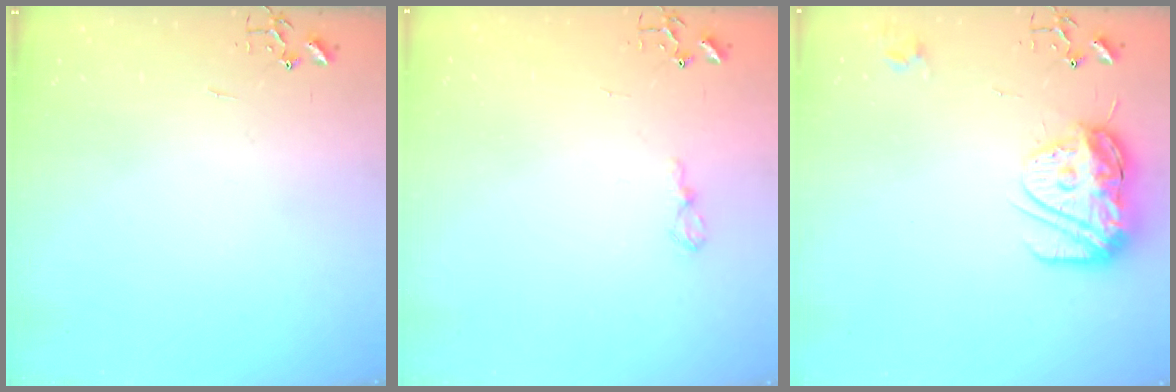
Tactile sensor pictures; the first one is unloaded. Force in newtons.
{"total": 7.3, "press": 7.3, "slide": 0.9}
{"total": 14.9, "press": 14.8, "slide": 1.2}